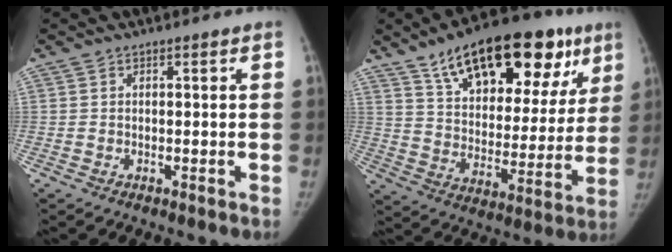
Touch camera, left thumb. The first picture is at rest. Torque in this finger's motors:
{"motor_torque": [2.29, 2.28, 1.33, -1.45, 0.03]}